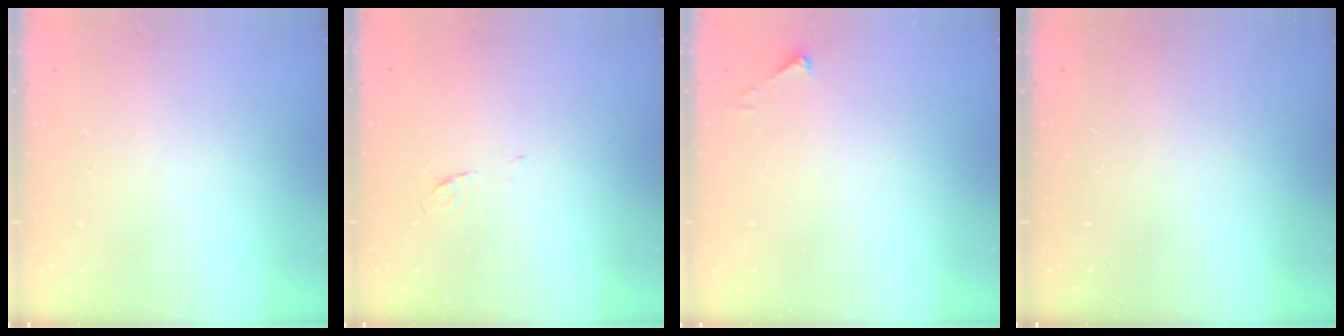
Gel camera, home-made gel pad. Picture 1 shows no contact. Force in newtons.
{"total": 3.5, "press": 3.4, "slide": 0.8}
{"total": 2.7, "press": 2.7, "slide": 0.3}
{"total": 0.0}